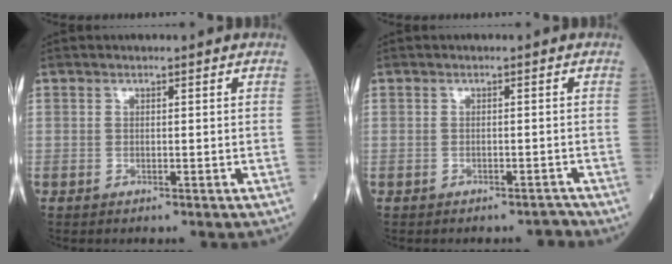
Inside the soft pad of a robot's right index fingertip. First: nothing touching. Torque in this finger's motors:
{"motor_torque": [-0.02, 0.02, 0.00, 0.00]}